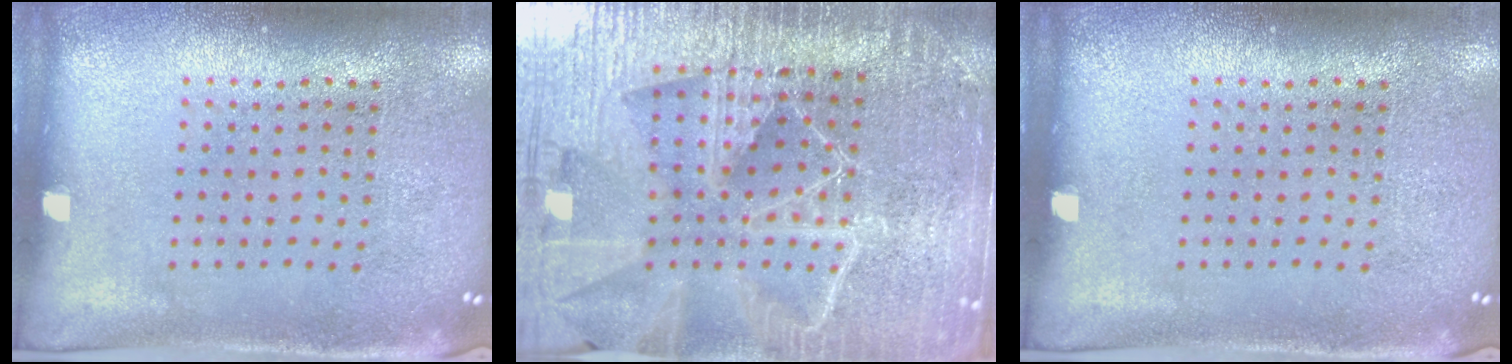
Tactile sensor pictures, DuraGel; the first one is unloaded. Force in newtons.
{"total": 6.5, "press": 5.6, "slide": 3.4}
{"total": 0.0}